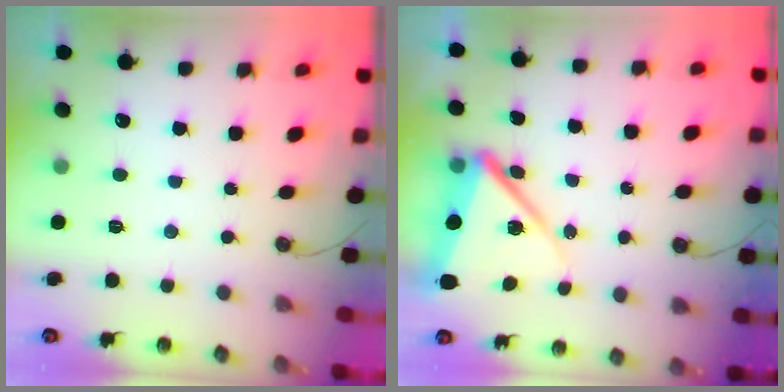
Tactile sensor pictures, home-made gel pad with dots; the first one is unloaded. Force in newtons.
{"total": 11.1, "press": 11.0, "slide": 1.5}